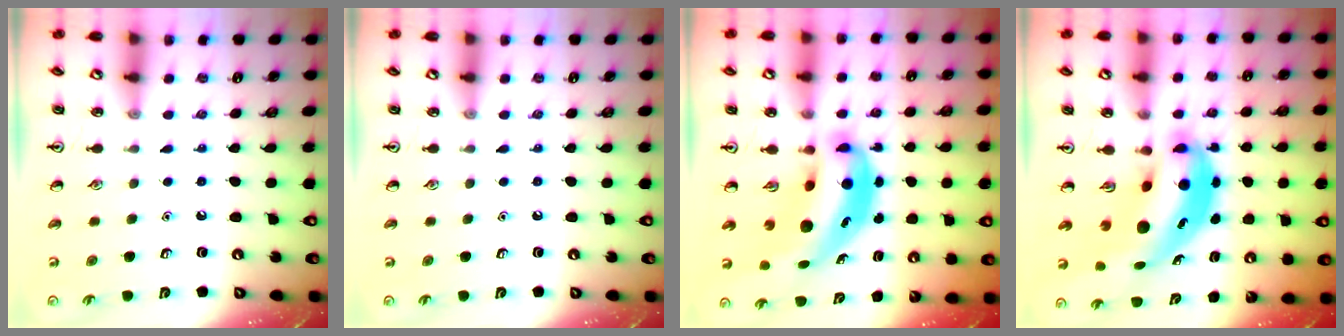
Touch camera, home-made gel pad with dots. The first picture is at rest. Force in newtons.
{"total": 0.0}
{"total": 11.1, "press": 10.7, "slide": 2.9}
{"total": 9.2, "press": 8.9, "slide": 2.5}